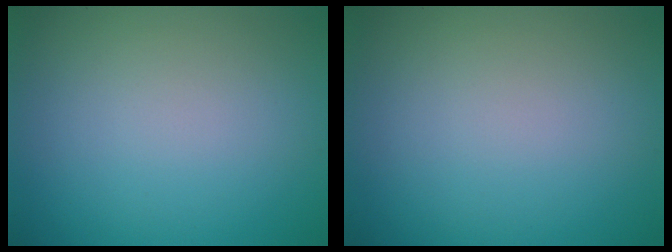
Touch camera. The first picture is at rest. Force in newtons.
{"total": 0.0}